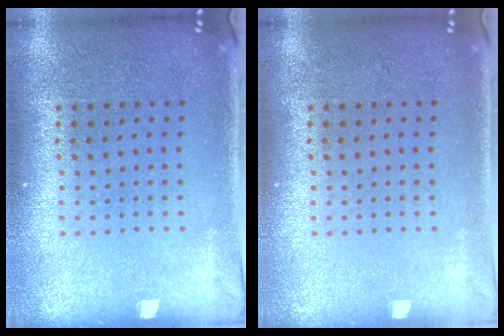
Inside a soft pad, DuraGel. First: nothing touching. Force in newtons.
{"total": 0.0}